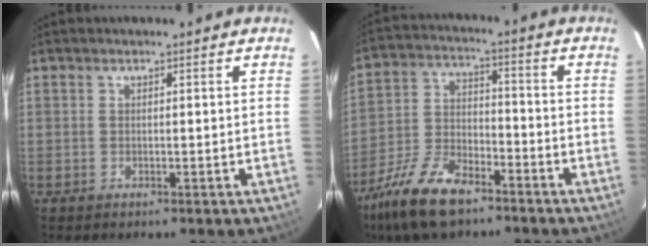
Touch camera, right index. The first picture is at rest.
{"total": 14.1, "force": [-10.1, 5.8, 8.1], "torque": [-0.189, -0.010, -0.193]}